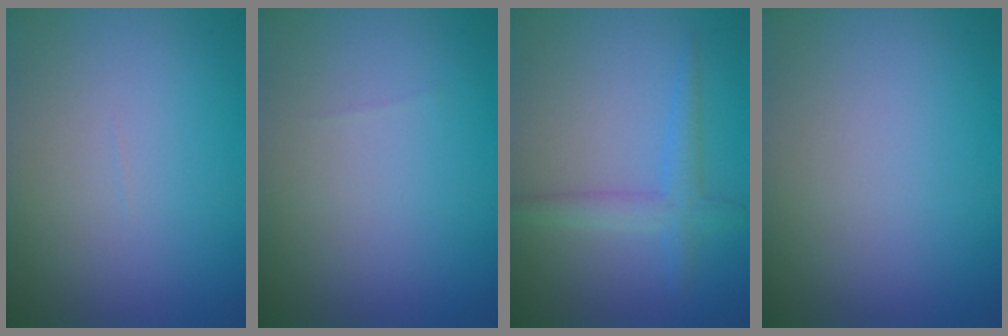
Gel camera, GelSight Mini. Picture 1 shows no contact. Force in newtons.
{"total": 0.0}
{"total": 2.0, "press": 2.0, "slide": 0.1}
{"total": 0.0}